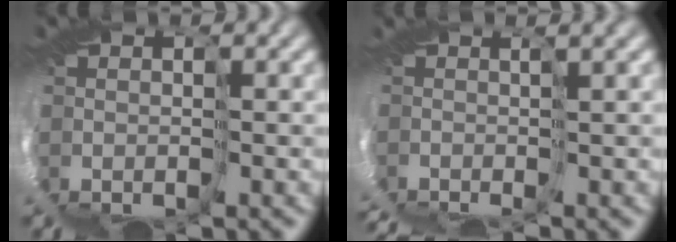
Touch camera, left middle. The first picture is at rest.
{"total": 5.1, "force": [-4.0, -2.7, -1.6], "torque": [0.000, -0.019, -0.030]}